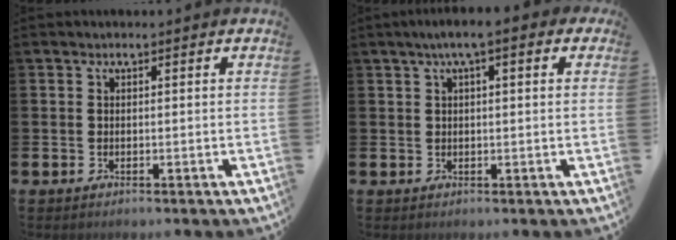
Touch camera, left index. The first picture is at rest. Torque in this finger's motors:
{"motor_torque": [1.06, -1.08, 0.68, 0.15]}